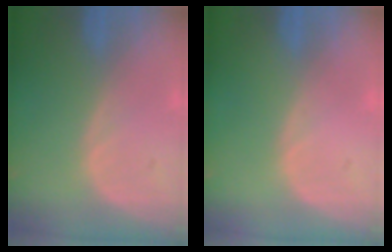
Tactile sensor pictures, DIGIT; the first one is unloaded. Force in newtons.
{"total": 0.0}